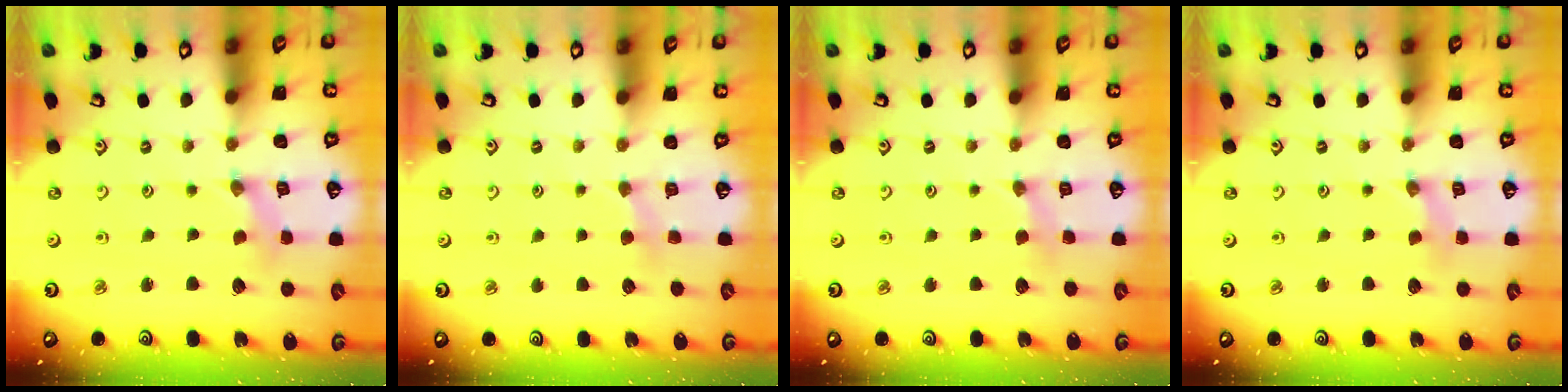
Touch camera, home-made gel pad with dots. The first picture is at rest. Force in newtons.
{"total": 3.0, "press": 3.0, "slide": 0.5}
{"total": 1.9, "press": 1.9, "slide": 0.4}
{"total": 2.8, "press": 2.8, "slide": 0.3}